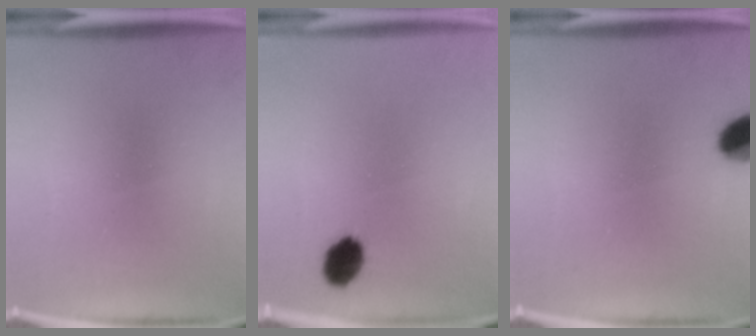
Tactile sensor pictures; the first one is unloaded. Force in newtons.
{"total": 4.1}
{"total": 7.0}